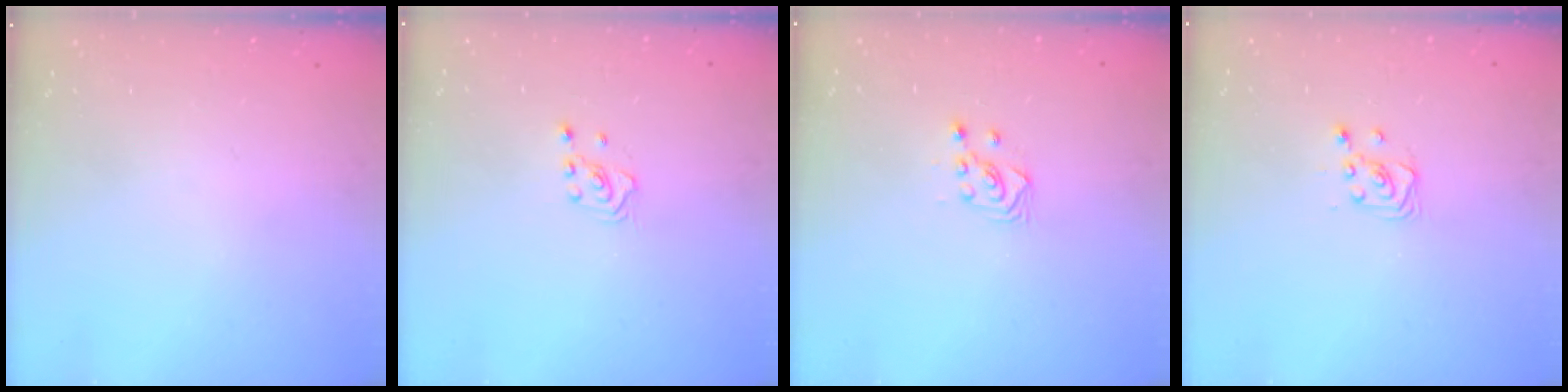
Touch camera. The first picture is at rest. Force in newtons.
{"total": 1.6, "press": 1.5, "slide": 0.2}
{"total": 2.6, "press": 2.6, "slide": 0.3}
{"total": 2.9, "press": 2.9, "slide": 0.4}